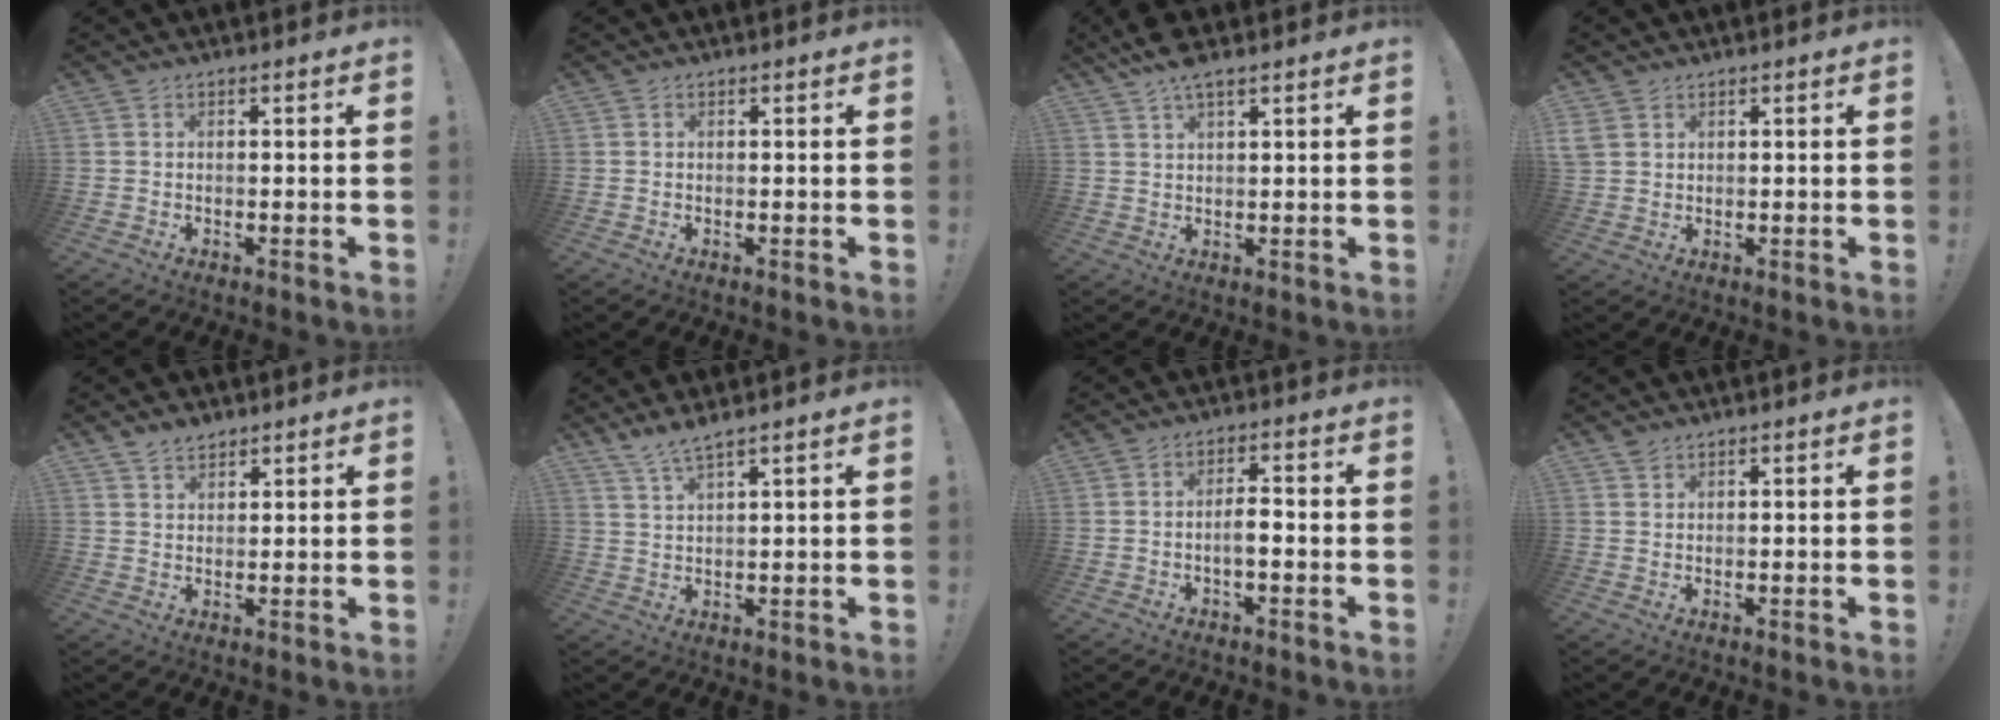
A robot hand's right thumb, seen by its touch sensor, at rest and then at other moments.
{"total": 0.0}
{"total": 5.4, "force": [3.9, 1.5, 3.4], "torque": [-0.068, -0.015, 0.072]}
{"total": 3.4, "force": [1.9, 2.7, 1.1], "torque": [-0.021, -0.002, 0.039]}
{"total": 3.9, "force": [3.2, 2.0, 1.0], "torque": [-0.017, -0.018, 0.060]}
{"total": 4.4, "force": [3.8, 0.0, 2.3], "torque": [-0.057, -0.017, 0.068]}
{"total": 4.8, "force": [-1.5, 1.5, 4.3], "torque": [-0.081, 0.006, -0.029]}
{"total": 1.6, "force": [1.3, 0.8, 0.4], "torque": [-0.005, -0.004, 0.024]}